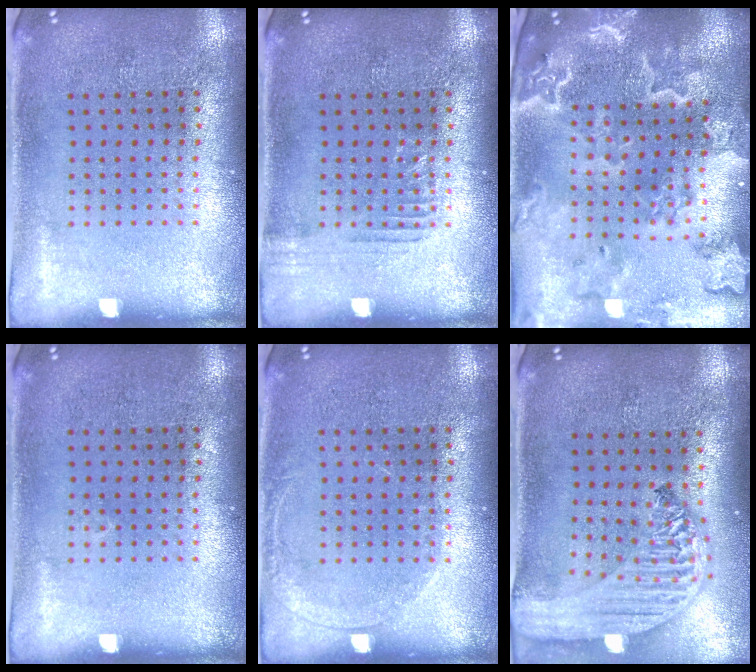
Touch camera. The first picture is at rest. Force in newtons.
{"total": 1.2, "press": 1.2, "slide": 0.3}
{"total": 3.9, "press": 3.3, "slide": 2.0}
{"total": 0.0}
{"total": 1.0, "press": 1.0, "slide": 0.2}
{"total": 3.1, "press": 2.5, "slide": 1.8}